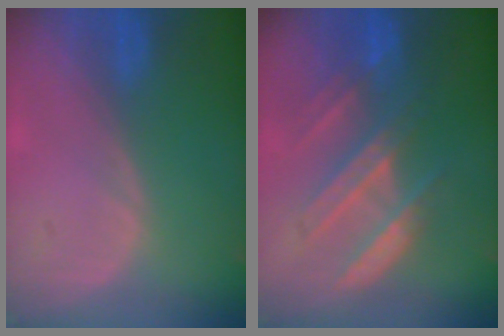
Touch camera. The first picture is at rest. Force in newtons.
{"total": 7.6, "press": 7.4, "slide": 1.7}